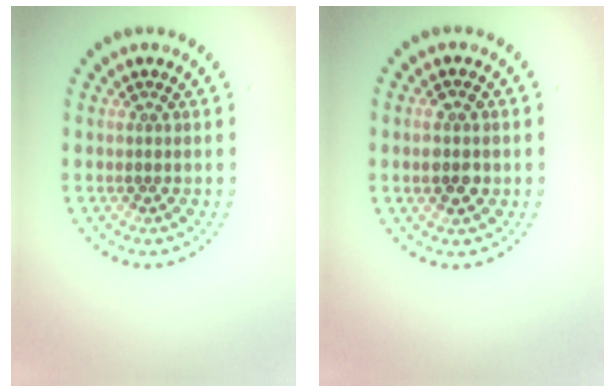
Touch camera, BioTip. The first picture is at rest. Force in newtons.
{"total": 2.8, "press": 2.8, "slide": 0.1}